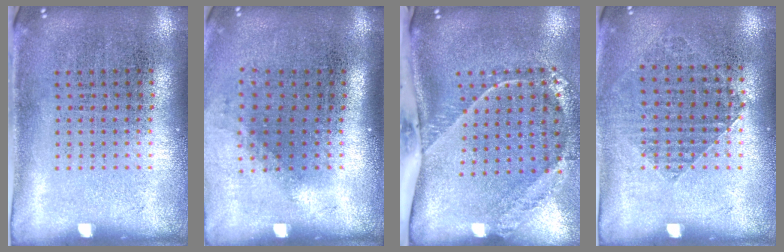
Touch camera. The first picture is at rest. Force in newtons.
{"total": 1.2, "press": 0.9, "slide": 0.9}
{"total": 2.7, "press": 1.8, "slide": 2.0}
{"total": 0.9, "press": 0.9, "slide": 0.2}